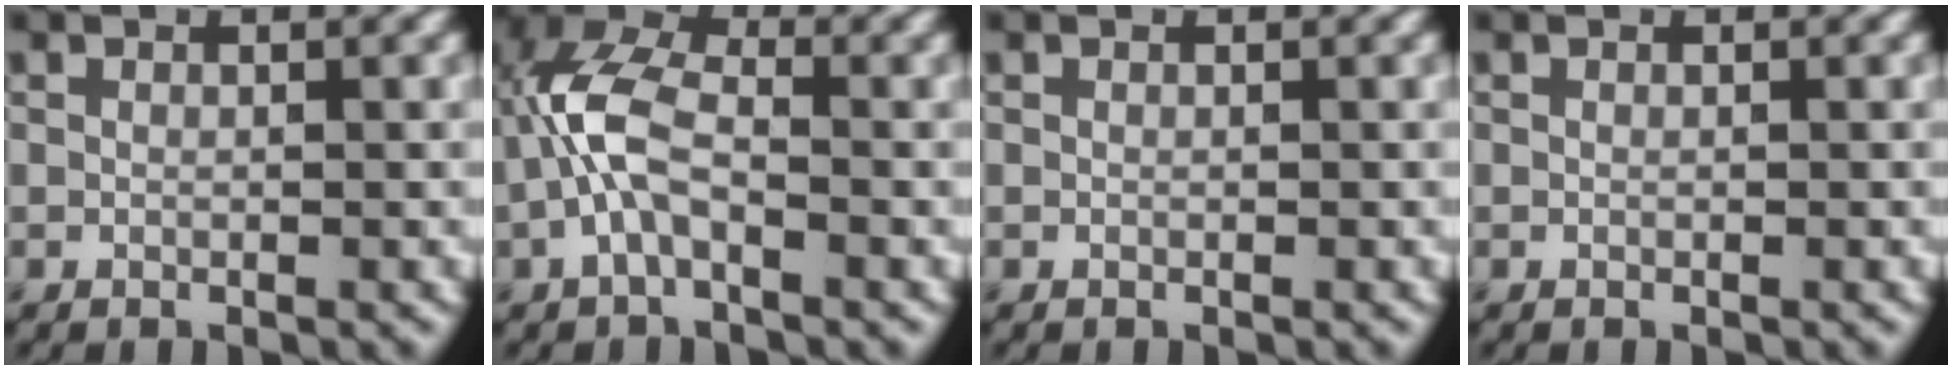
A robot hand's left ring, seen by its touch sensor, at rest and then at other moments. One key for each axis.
{"total": 5.2, "fx": -1.3, "fy": 2.5, "fz": 4.4, "tx": -0.105, "ty": 0.018, "tz": -0.034}
{"total": 0.0}
{"total": 0.0}